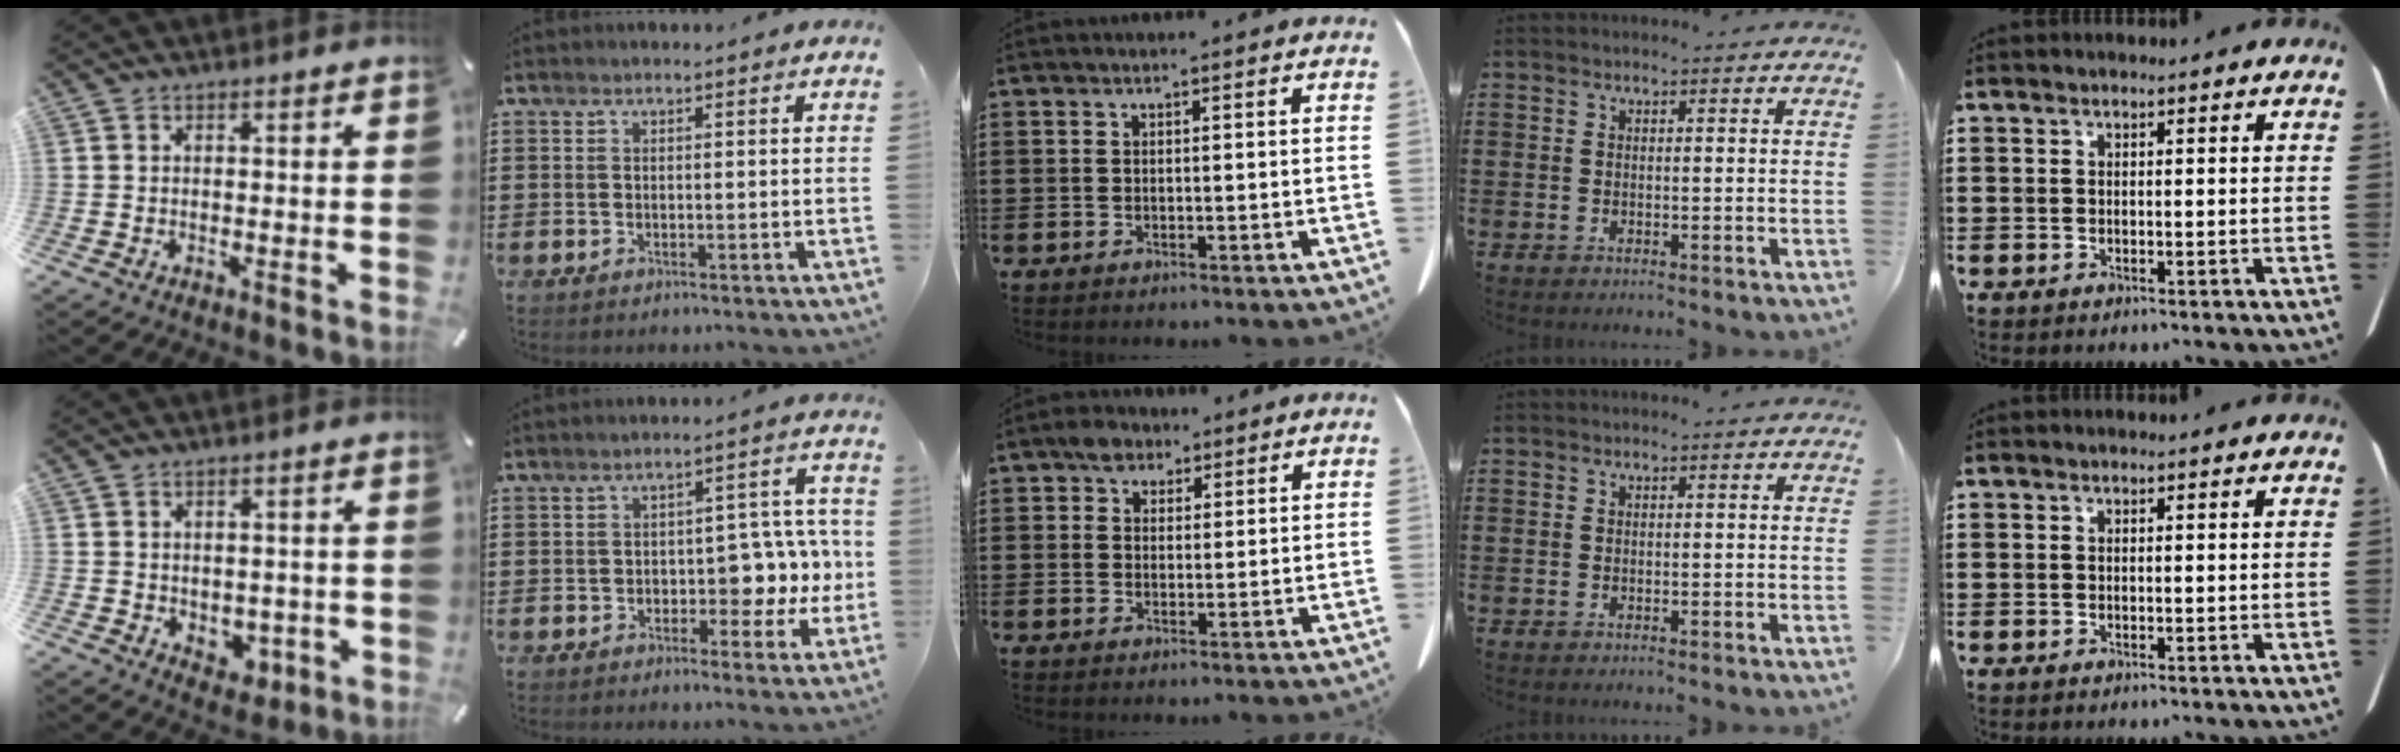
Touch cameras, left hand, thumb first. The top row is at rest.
{"thumb": {"total": 3.0, "force": [0.2, 2.9, 0.8], "torque": [0.000, -0.004, 0.005]}, "index": {"total": 6.6, "force": [-0.6, 4.0, 5.2], "torque": [-0.076, 0.001, -0.016]}, "middle": {"total": 3.5, "force": [2.4, 2.3, 1.0], "torque": [-0.021, 0.008, 0.044]}}